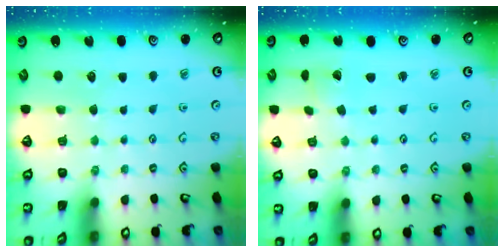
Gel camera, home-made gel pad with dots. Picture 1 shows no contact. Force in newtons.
{"total": 1.3, "press": 1.3, "slide": 0.1}